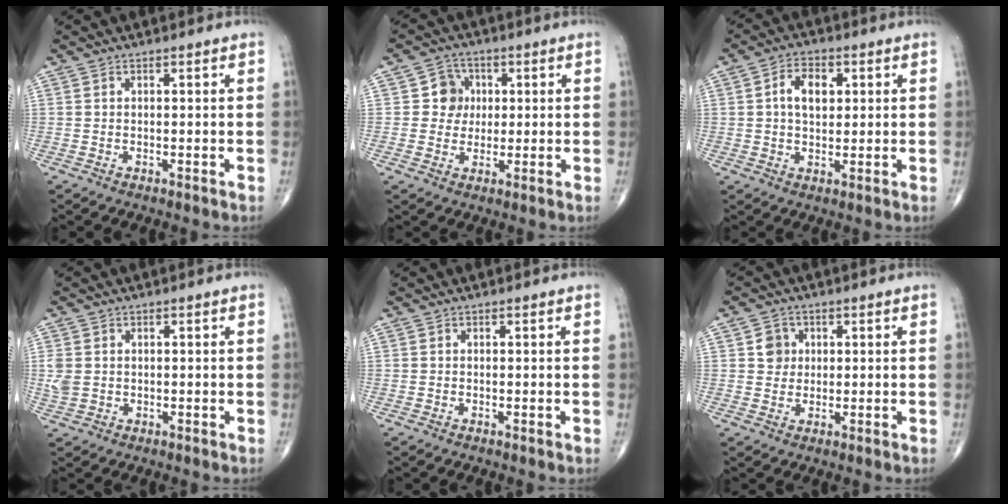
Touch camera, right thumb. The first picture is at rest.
{"total": 5.5, "force": [0.8, 5.1, 1.7], "torque": [0.008, 0.008, 0.007]}
{"total": 6.5, "force": [1.4, 4.1, 4.8], "torque": [-0.068, 0.005, 0.019]}
{"total": 3.2, "force": [0.2, 2.6, 1.8], "torque": [-0.043, 0.003, 0.007]}
{"total": 0.0}
{"total": 3.7, "force": [0.8, 3.4, 1.0], "torque": [0.004, 0.001, 0.009]}